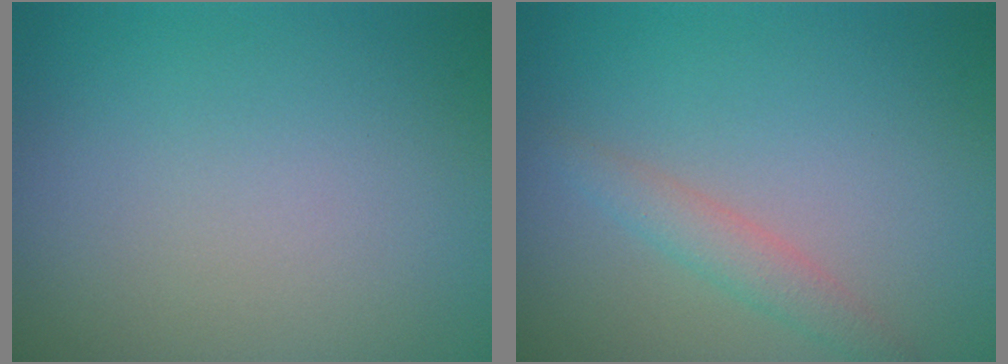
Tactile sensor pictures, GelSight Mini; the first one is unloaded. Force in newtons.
{"total": 2.7, "press": 2.7, "slide": 0.2}